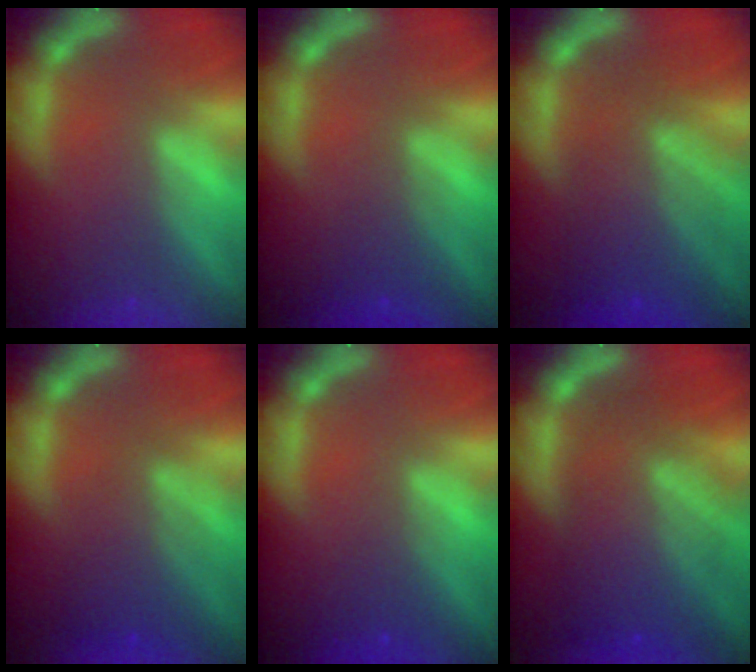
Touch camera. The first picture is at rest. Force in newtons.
{"total": 2.4}
{"total": 7.5}
{"total": 4.5}
{"total": 1.9}
{"total": 9.1}